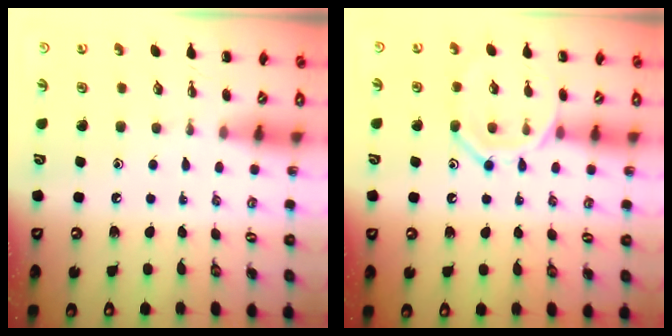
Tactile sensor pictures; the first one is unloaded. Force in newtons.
{"total": 12.0, "press": 12.0, "slide": 0.7}